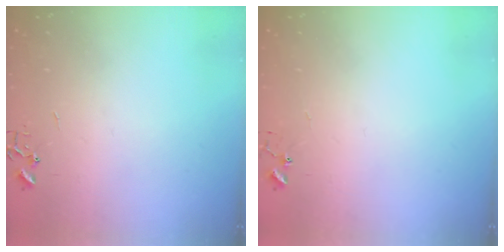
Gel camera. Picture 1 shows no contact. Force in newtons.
{"total": 5.2, "press": 5.2, "slide": 0.4}